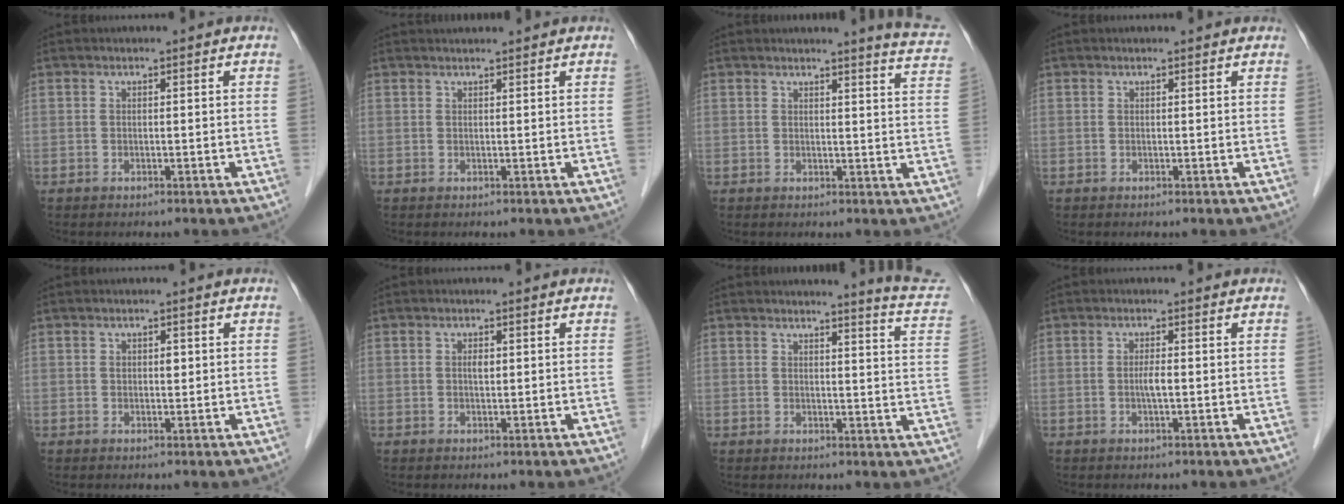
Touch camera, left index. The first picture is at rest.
{"total": 3.2, "force": [3.1, -0.2, 0.9], "torque": [-0.008, 0.023, 0.042]}
{"total": 7.2, "force": [6.8, -0.5, 2.1], "torque": [-0.022, -0.048, 0.050]}
{"total": 1.6, "force": [1.6, 0.2, 0.4], "torque": [-0.012, 0.005, 0.012]}
{"total": 1.3, "force": [0.1, 0.8, 1.0], "torque": [-0.013, -0.001, 0.002]}
{"total": 1.1, "force": [0.0, 0.5, 1.0], "torque": [-0.017, -0.003, 0.001]}
{"total": 8.5, "force": [8.2, -1.3, 1.4], "torque": [-0.020, -0.080, 0.071]}
{"total": 1.6, "force": [-0.4, 0.1, 1.6], "torque": [-0.030, -0.003, -0.007]}